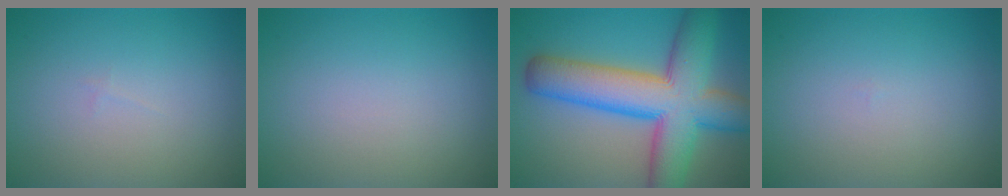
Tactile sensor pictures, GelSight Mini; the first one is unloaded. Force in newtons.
{"total": 0.0}
{"total": 12.1, "press": 12.1, "slide": 0.5}
{"total": 0.0}